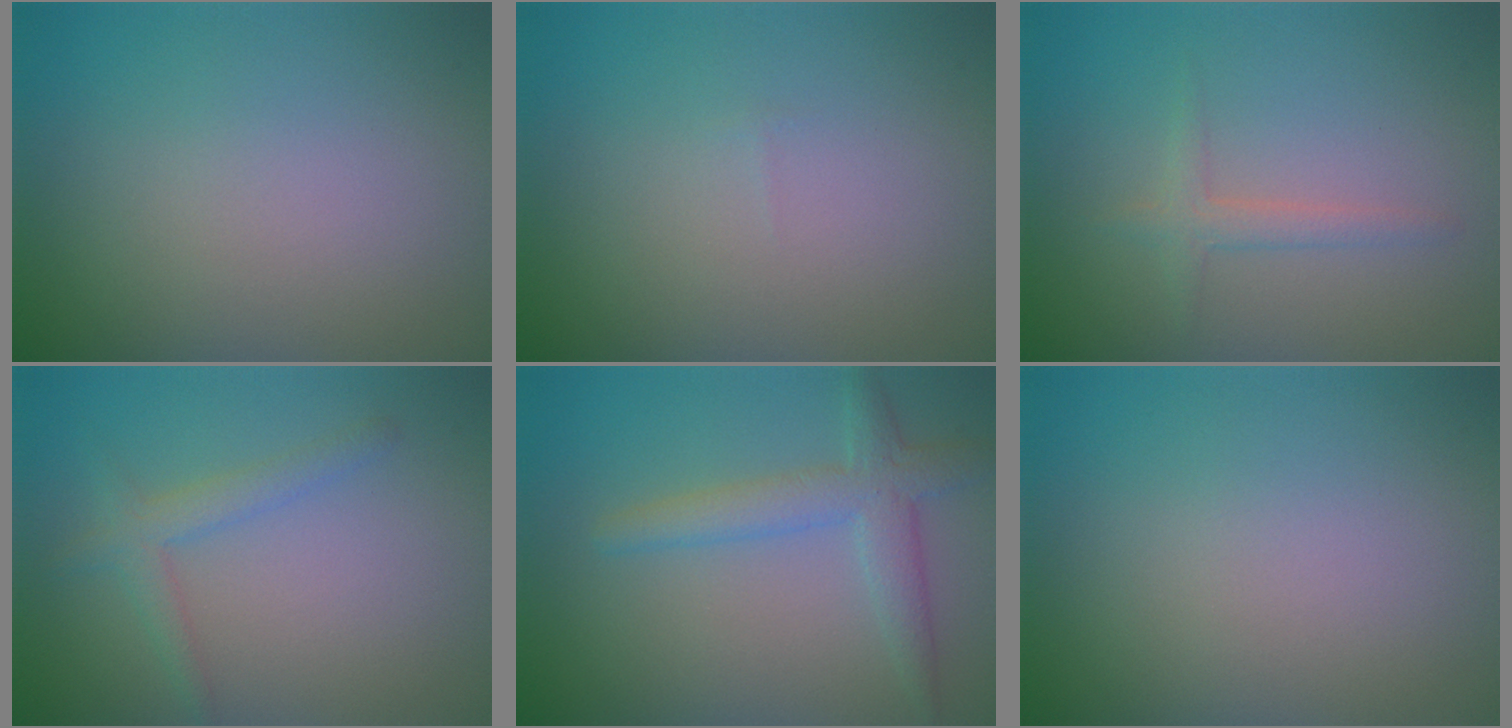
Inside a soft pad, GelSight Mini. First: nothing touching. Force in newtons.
{"total": 0.0}
{"total": 1.6, "press": 1.6, "slide": 0.1}
{"total": 2.2, "press": 2.2, "slide": 0.1}
{"total": 3.4, "press": 3.4, "slide": 0.1}
{"total": 0.0}